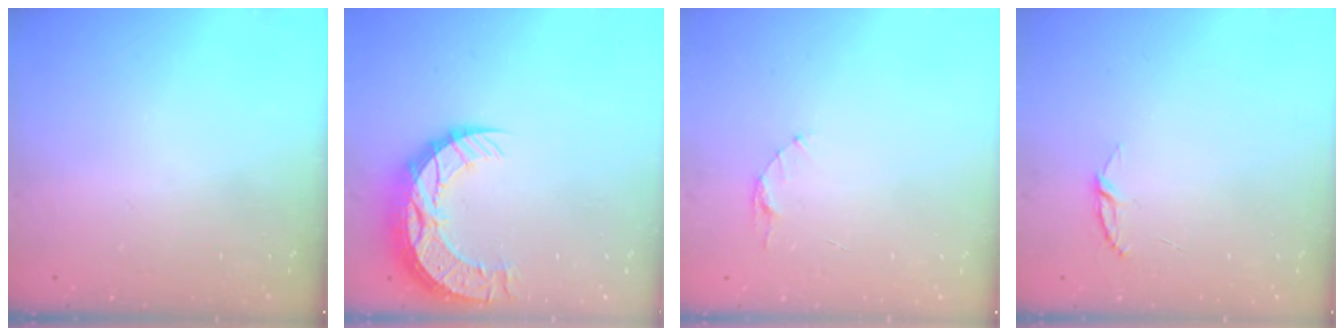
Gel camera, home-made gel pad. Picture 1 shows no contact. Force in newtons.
{"total": 13.3, "press": 13.3, "slide": 0.9}
{"total": 3.5, "press": 3.5, "slide": 0.3}
{"total": 3.9, "press": 3.8, "slide": 0.4}